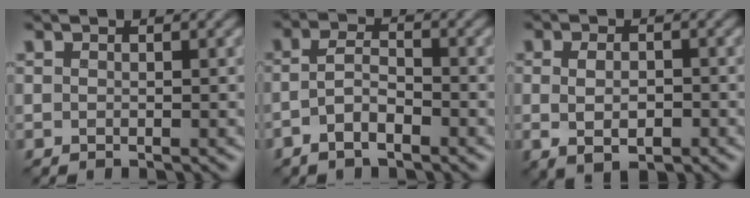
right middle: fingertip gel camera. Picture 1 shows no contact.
{"total": 2.9, "force": [-1.8, 0.9, 2.1], "torque": [-0.043, 0.009, -0.039]}
{"total": 2.7, "force": [-0.5, 1.4, 2.3], "torque": [-0.043, -0.004, -0.003]}